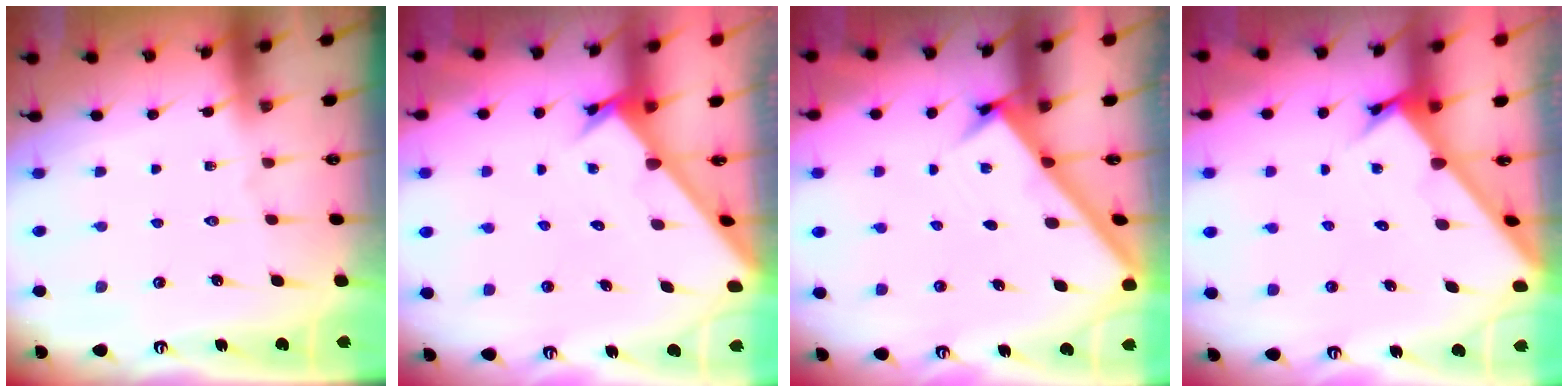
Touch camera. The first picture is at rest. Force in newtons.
{"total": 2.6, "press": 2.6, "slide": 0.2}
{"total": 2.9, "press": 2.9, "slide": 0.4}
{"total": 2.8, "press": 2.8, "slide": 0.2}